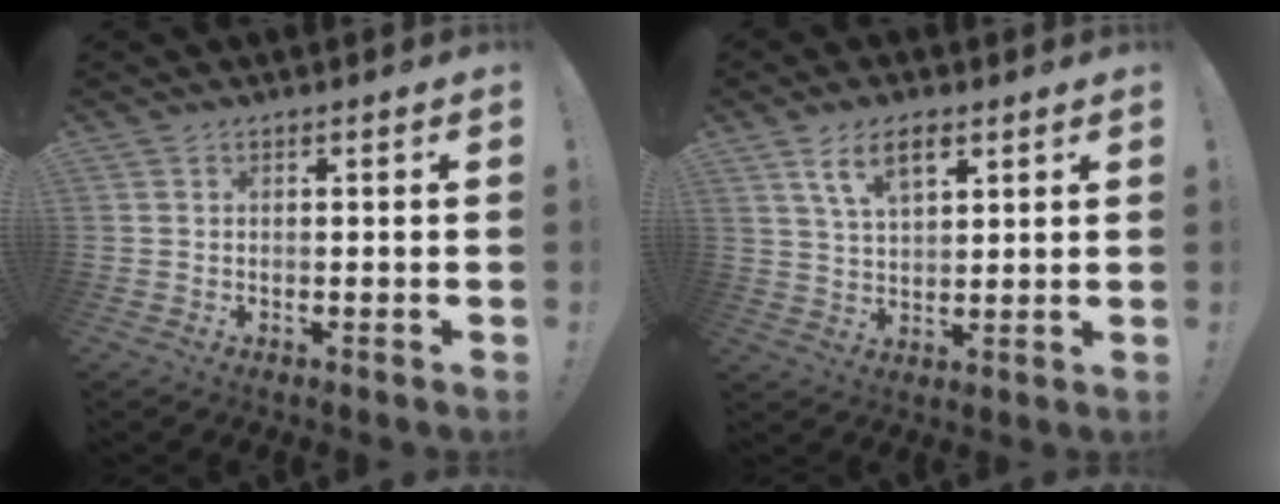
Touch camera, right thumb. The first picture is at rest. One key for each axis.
{"total": 8.9, "fx": 4.9, "fy": 4.2, "fz": 6.2, "tx": -0.114, "ty": -0.004, "tz": 0.090}